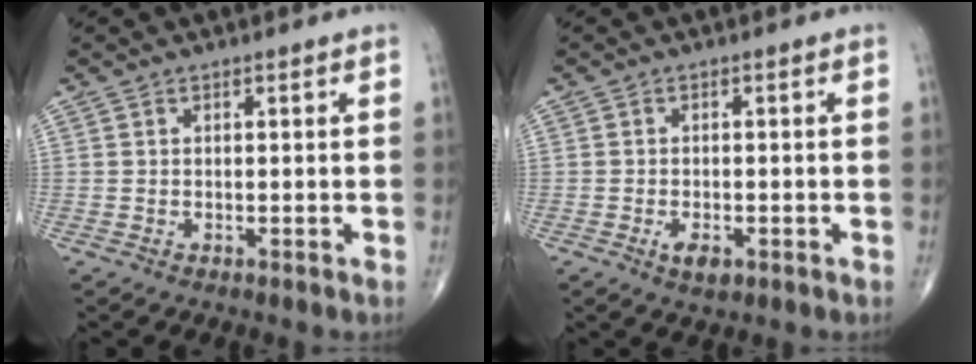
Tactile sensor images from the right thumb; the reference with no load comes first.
{"total": 3.1, "force": [-1.3, 1.5, 2.3], "torque": [-0.038, -0.001, -0.019]}